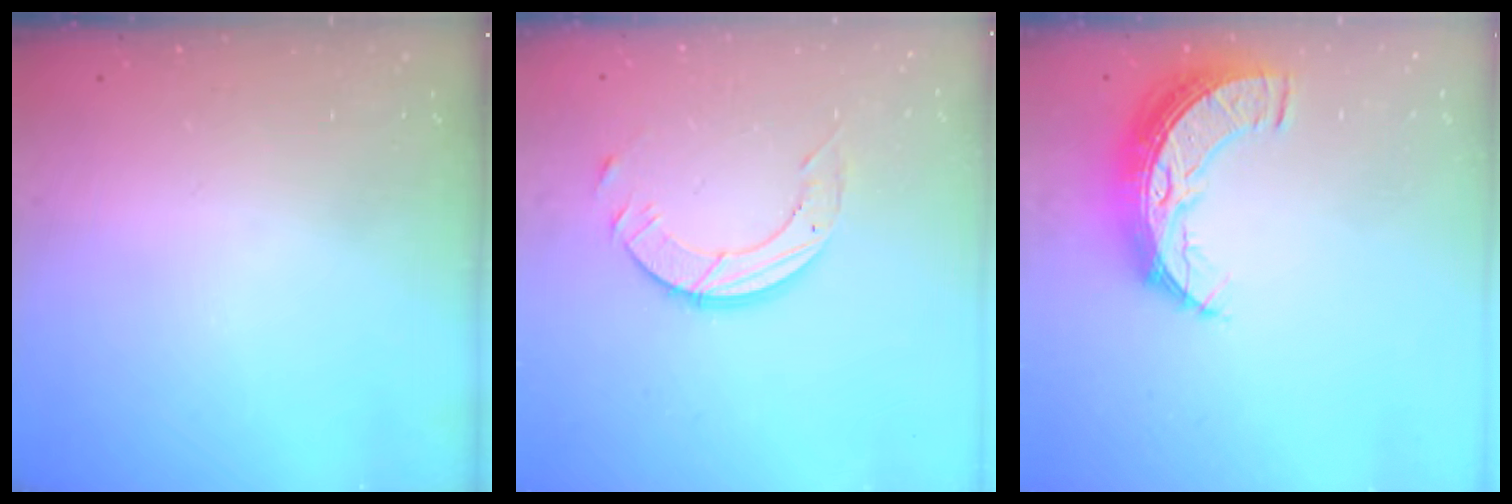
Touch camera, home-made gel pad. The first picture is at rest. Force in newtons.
{"total": 9.0, "press": 9.0, "slide": 0.8}
{"total": 9.9, "press": 9.9, "slide": 0.7}